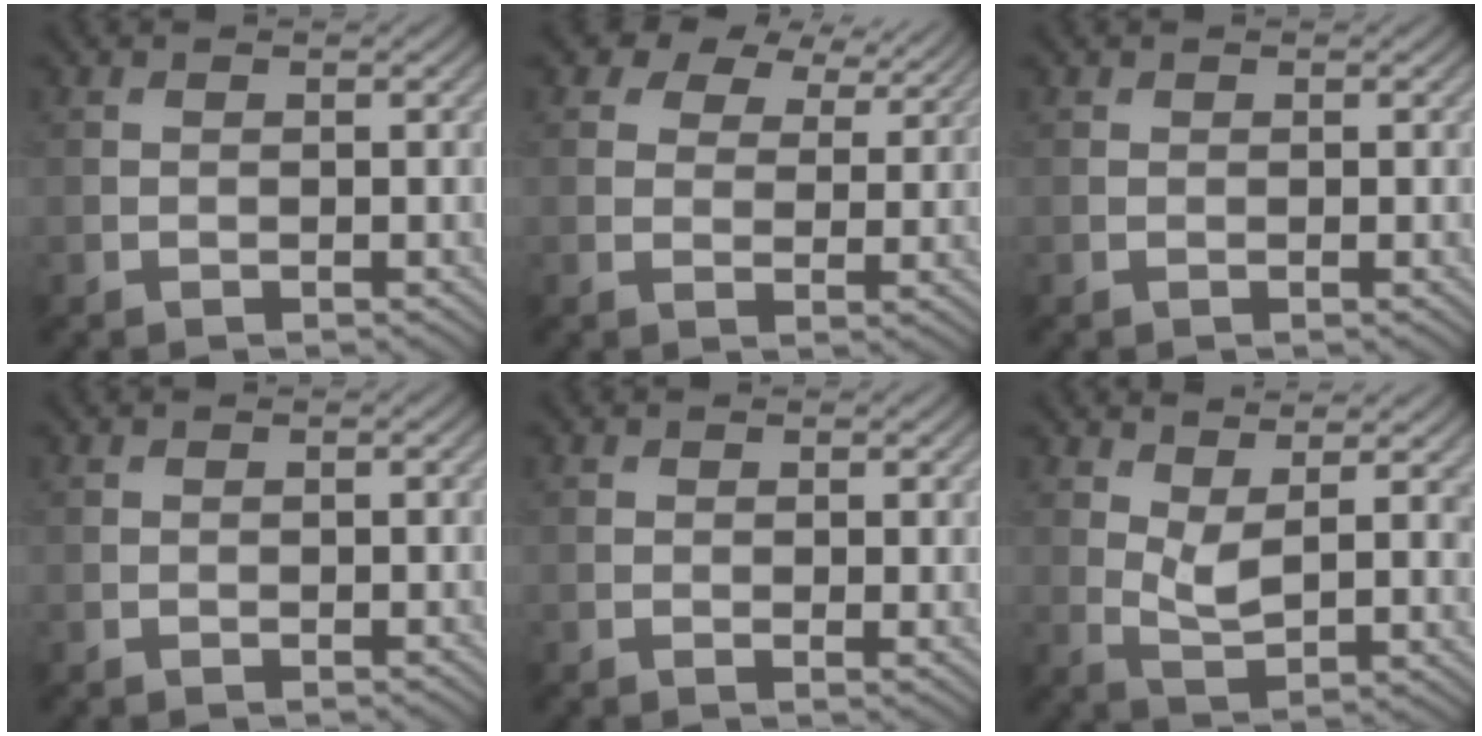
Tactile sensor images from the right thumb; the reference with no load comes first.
{"total": 8.8, "force": [6.1, 4.8, 4.0], "torque": [-0.077, 0.000, 0.090]}
{"total": 0.0}
{"total": 0.0}
{"total": 1.1, "force": [0.3, 0.3, 1.1], "torque": [-0.013, -0.006, 0.008]}
{"total": 6.9, "force": [2.9, 2.4, 5.8], "torque": [-0.108, -0.006, 0.058]}